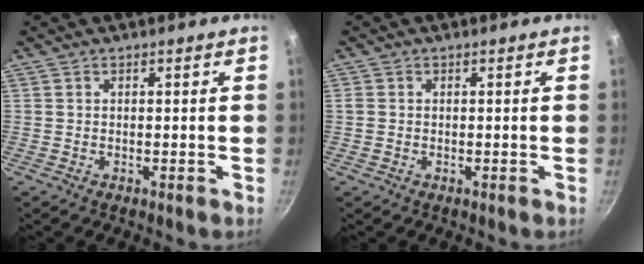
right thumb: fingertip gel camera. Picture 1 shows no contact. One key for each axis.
{"total": 1.3, "fx": 0.0, "fy": 1.2, "fz": 0.6, "tx": -0.010, "ty": 0.003, "tz": -0.001}